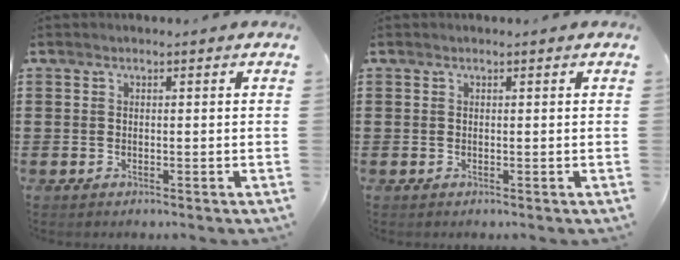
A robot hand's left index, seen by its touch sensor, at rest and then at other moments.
{"total": 0.0}